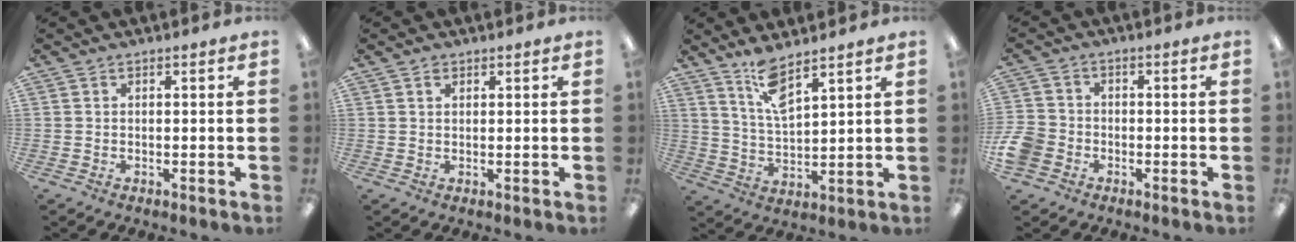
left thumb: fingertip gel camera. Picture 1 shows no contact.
{"total": 1.4, "force": [1.0, 0.9, 0.5], "torque": [-0.003, -0.003, 0.017]}
{"total": 8.5, "force": [6.6, 2.2, 4.8], "torque": [-0.096, -0.032, 0.118]}
{"total": 6.4, "force": [-2.4, 5.1, 2.9], "torque": [-0.072, 0.017, -0.046]}